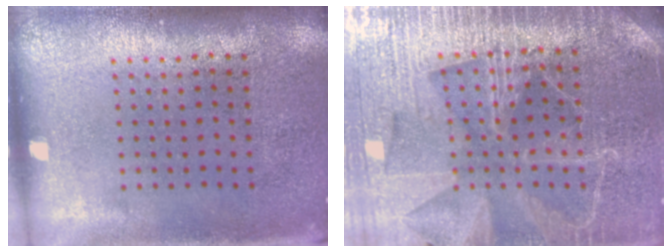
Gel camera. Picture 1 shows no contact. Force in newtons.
{"total": 4.4, "press": 4.2, "slide": 1.5}